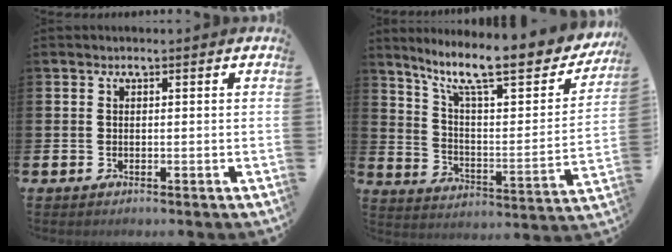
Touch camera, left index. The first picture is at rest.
{"total": 12.3, "force": [9.5, 3.3, 7.1], "torque": [-0.145, -0.068, 0.153]}